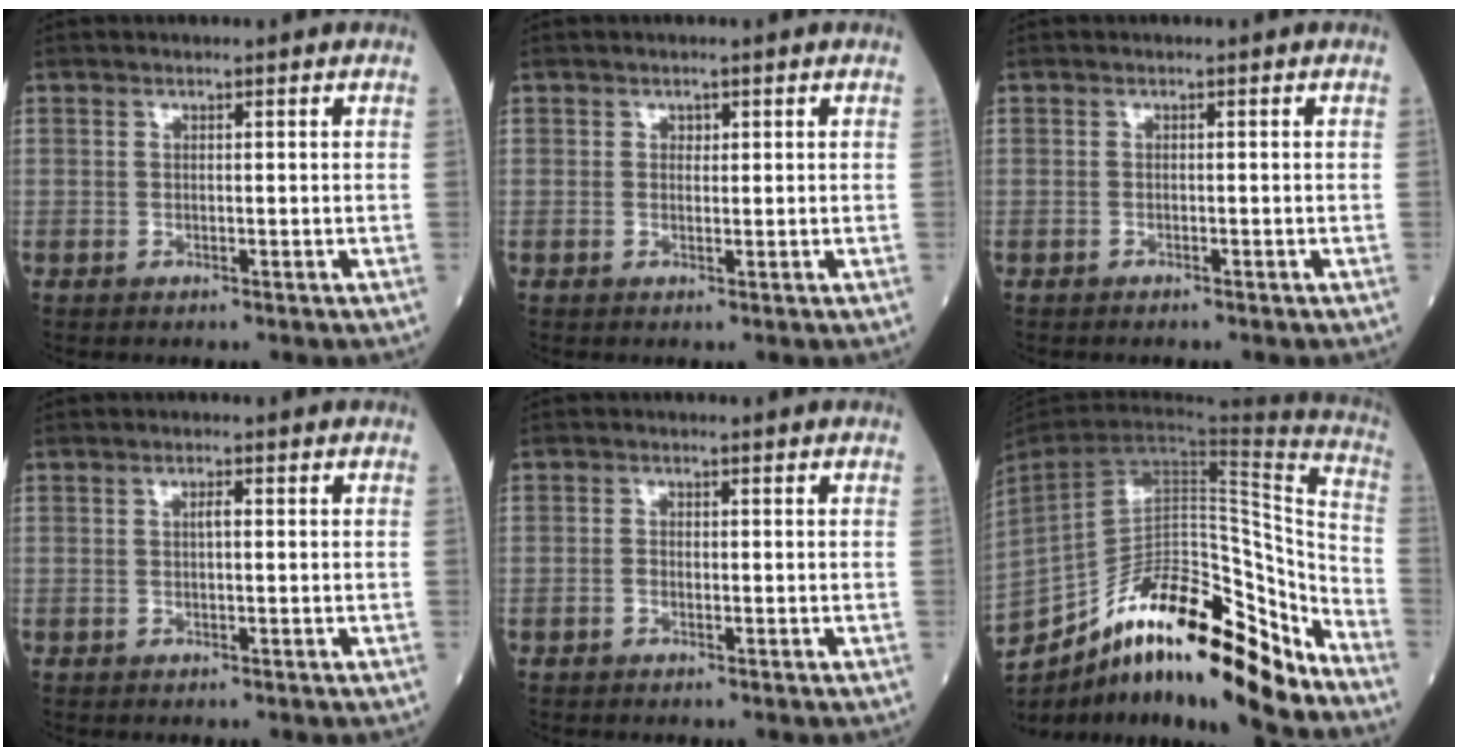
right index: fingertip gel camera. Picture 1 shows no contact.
{"total": 0.7, "force": [0.3, 0.5, 0.3], "torque": [0.000, 0.000, 0.005]}
{"total": 0.6, "force": [-0.5, 0.1, 0.3], "torque": [-0.009, -0.002, -0.008]}
{"total": 1.0, "force": [0.1, 0.2, 1.0], "torque": [-0.018, 0.002, 0.002]}
{"total": 0.8, "force": [-0.4, 0.5, 0.5], "torque": [-0.008, 0.002, -0.006]}
{"total": 25.9, "force": [-18.1, 7.8, 16.8], "torque": [-0.309, 0.008, -0.297]}